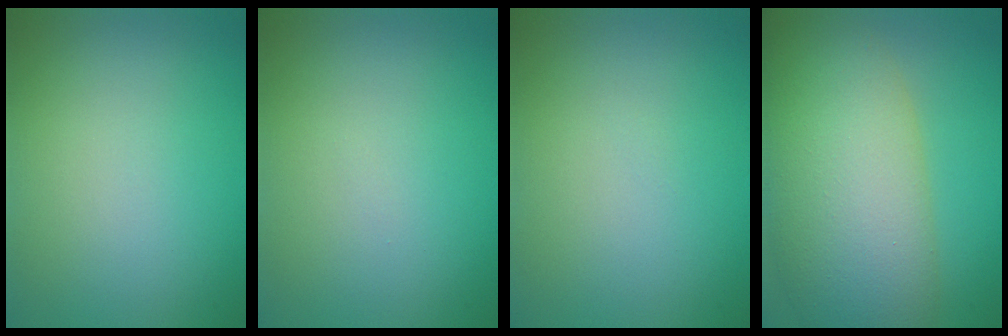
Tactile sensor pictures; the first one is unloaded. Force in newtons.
{"total": 0.0}
{"total": 0.0}
{"total": 12.3, "press": 12.2, "slide": 0.6}